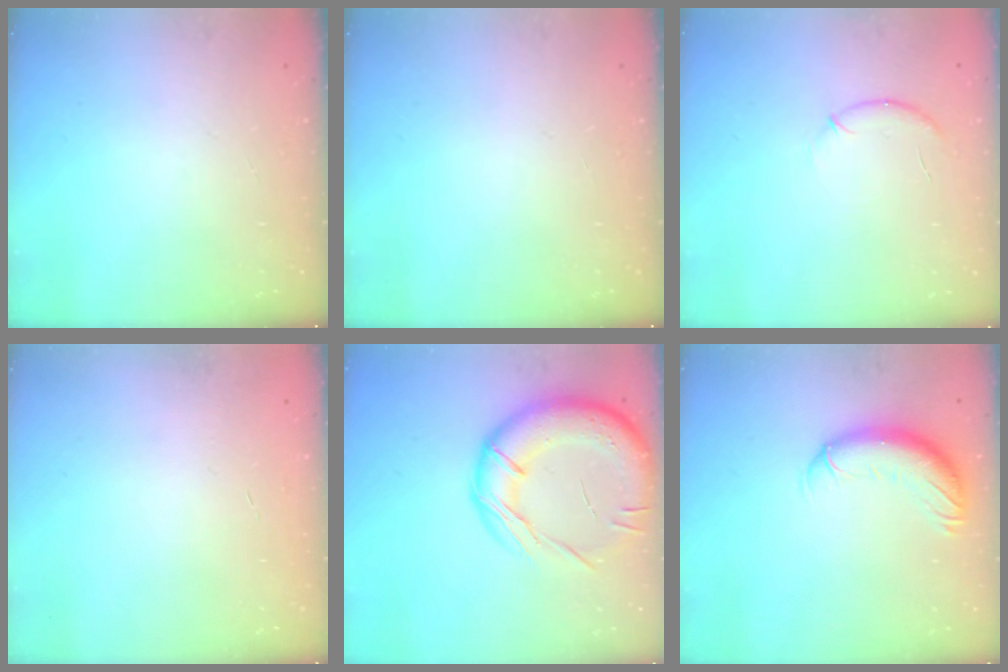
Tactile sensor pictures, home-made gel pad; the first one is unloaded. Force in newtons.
{"total": 0.0}
{"total": 6.4, "press": 6.3, "slide": 1.0}
{"total": 0.0}
{"total": 23.0, "press": 22.9, "slide": 2.4}
{"total": 13.7, "press": 13.3, "slide": 3.4}